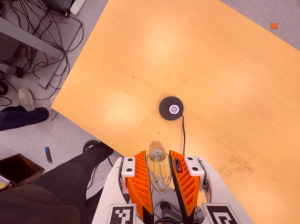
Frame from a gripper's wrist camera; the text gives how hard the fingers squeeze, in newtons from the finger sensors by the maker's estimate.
{"total": 11.5, "left": 11.6, "right": 11.4}